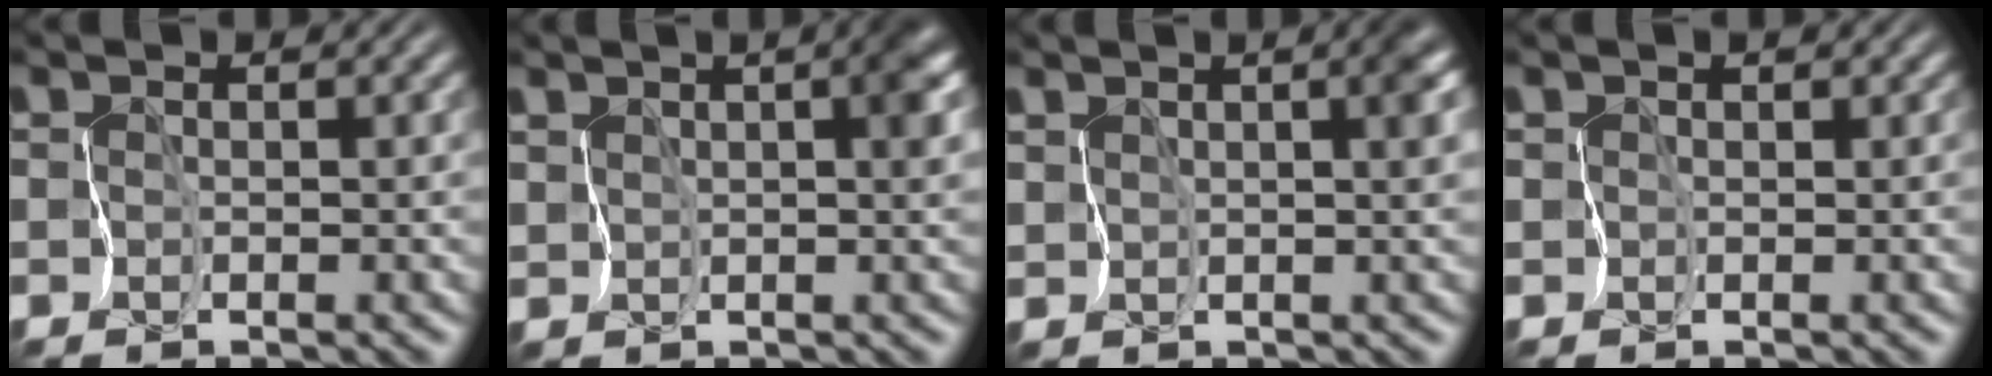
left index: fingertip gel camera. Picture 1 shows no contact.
{"total": 3.8, "force": [1.1, 1.6, 3.3], "torque": [-0.046, 0.006, 0.017]}
{"total": 4.0, "force": [1.2, 1.6, 3.5], "torque": [-0.042, 0.009, 0.020]}
{"total": 0.9, "force": [0.5, 0.7, 0.5], "torque": [0.002, 0.007, 0.005]}